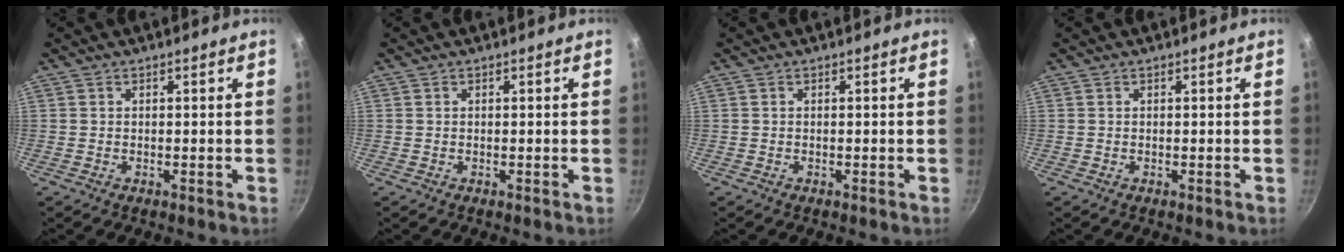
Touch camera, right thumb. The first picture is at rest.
{"total": 0.0}
{"total": 0.0}
{"total": 0.0}